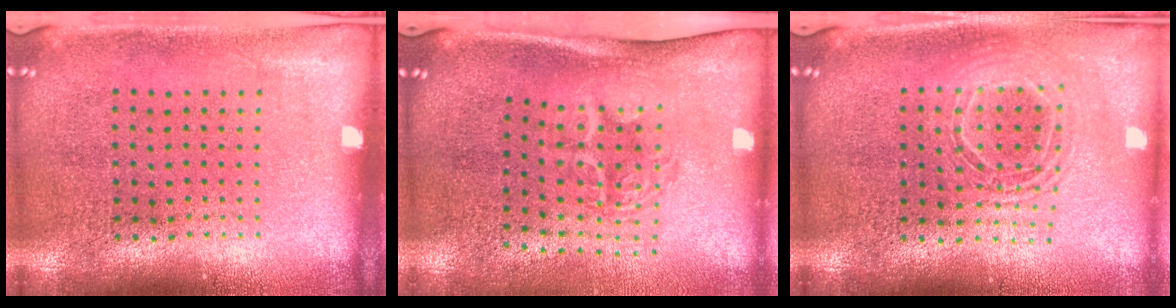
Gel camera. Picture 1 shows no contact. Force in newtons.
{"total": 1.8, "press": 1.2, "slide": 1.4}
{"total": 1.7, "press": 1.5, "slide": 0.9}